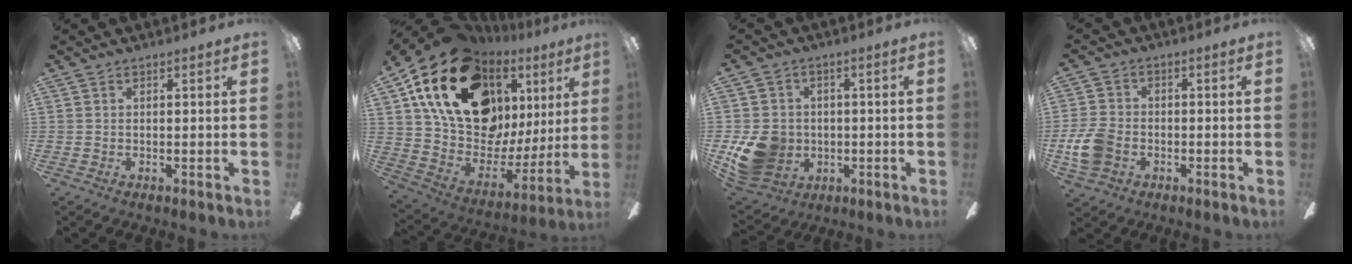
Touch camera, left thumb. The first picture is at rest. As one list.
[{"total": 24.7, "force": [13.1, 14.9, 14.7], "torque": [-0.285, -0.071, 0.249]}, {"total": 12.6, "force": [-3.0, 10.8, 5.8], "torque": [-0.134, 0.022, -0.048]}, {"total": 8.9, "force": [-2.5, 6.8, 5.2], "torque": [-0.122, 0.018, -0.046]}]